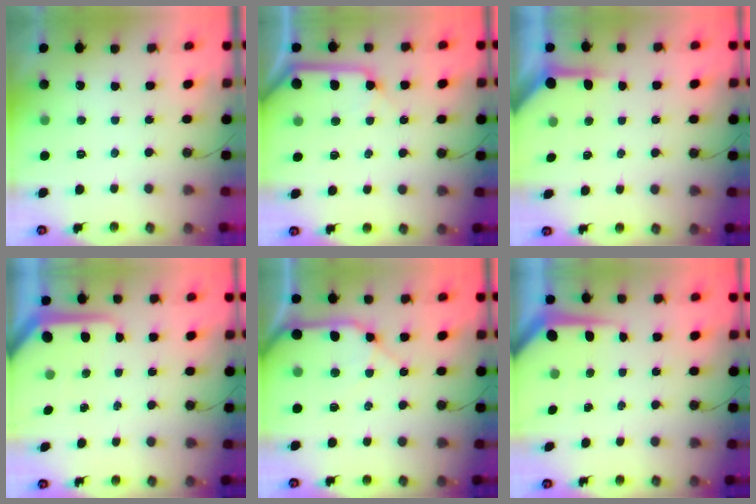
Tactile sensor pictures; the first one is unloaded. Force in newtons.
{"total": 10.1, "press": 10.0, "slide": 1.1}
{"total": 3.9, "press": 3.9, "slide": 0.4}
{"total": 7.2, "press": 7.2, "slide": 0.7}
{"total": 12.4, "press": 12.3, "slide": 1.9}
{"total": 5.3, "press": 5.3, "slide": 0.4}